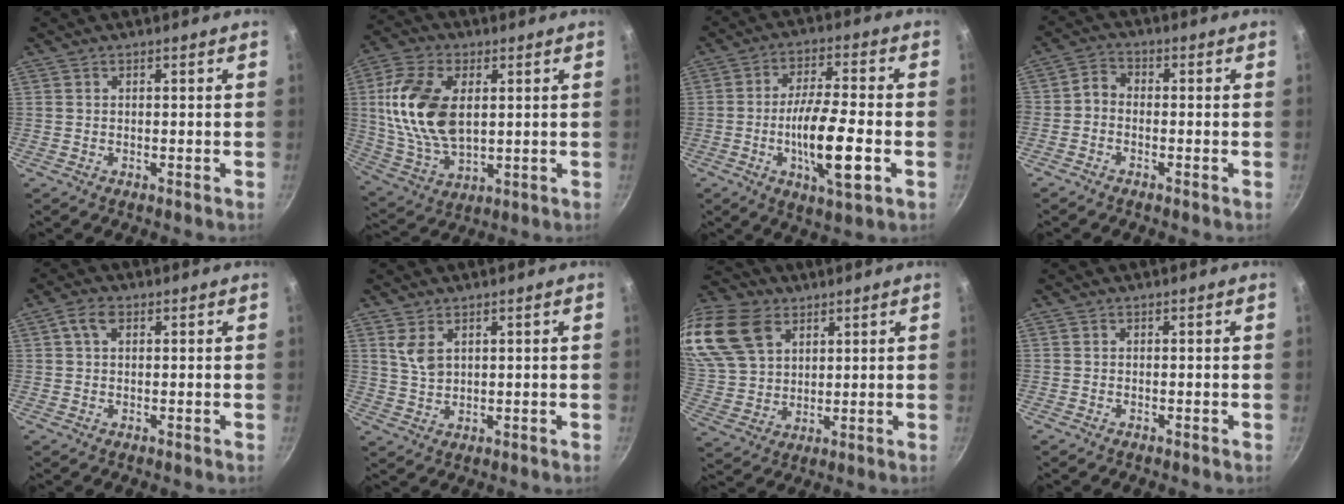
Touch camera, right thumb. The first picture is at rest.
{"total": 16.6, "force": [2.9, 9.6, 13.2], "torque": [-0.245, -0.009, 0.063]}
{"total": 13.6, "force": [-3.4, 3.3, 12.7], "torque": [-0.224, 0.012, -0.063]}
{"total": 2.9, "force": [-1.4, 1.7, 1.9], "torque": [-0.049, 0.020, -0.039]}
{"total": 3.5, "force": [1.3, 2.0, 2.5], "torque": [-0.046, 0.003, 0.022]}
{"total": 4.5, "force": [2.0, 2.6, 3.1], "torque": [-0.053, -0.013, 0.045]}
{"total": 19.7, "force": [9.5, 13.6, 10.6], "torque": [-0.221, -0.002, 0.189]}
{"total": 0.0}